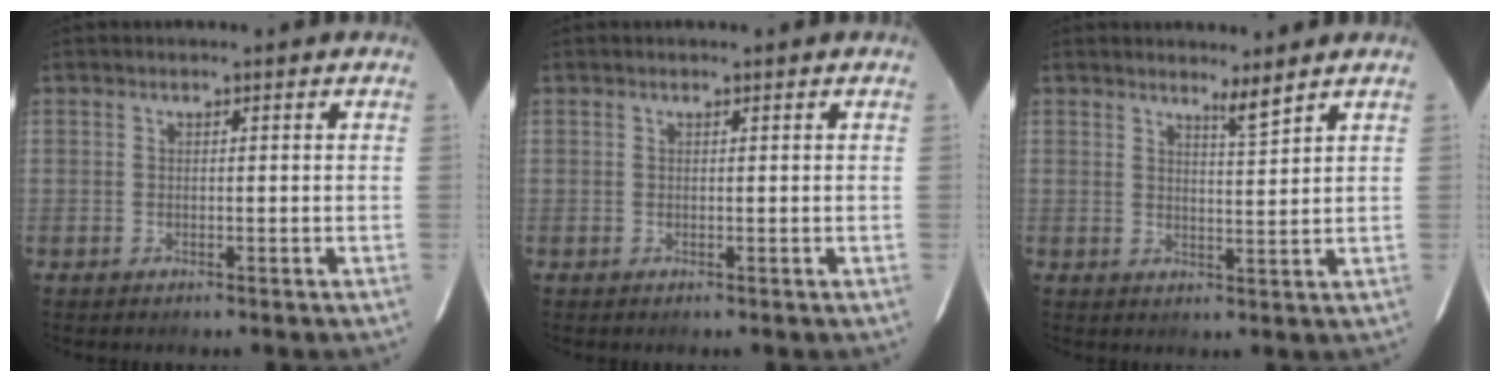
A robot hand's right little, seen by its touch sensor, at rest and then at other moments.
{"total": 0.0}
{"total": 3.1, "force": [2.6, -0.5, 1.7], "torque": [-0.031, -0.011, 0.041]}